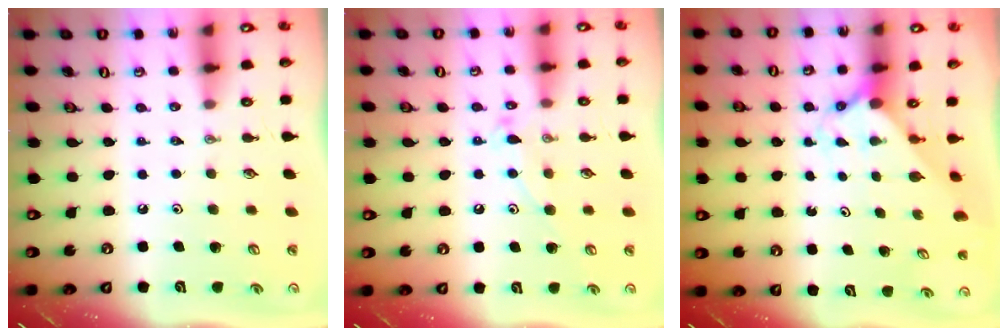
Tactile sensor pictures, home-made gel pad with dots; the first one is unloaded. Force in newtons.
{"total": 9.8, "press": 9.7, "slide": 0.9}
{"total": 1.7, "press": 1.7, "slide": 0.2}